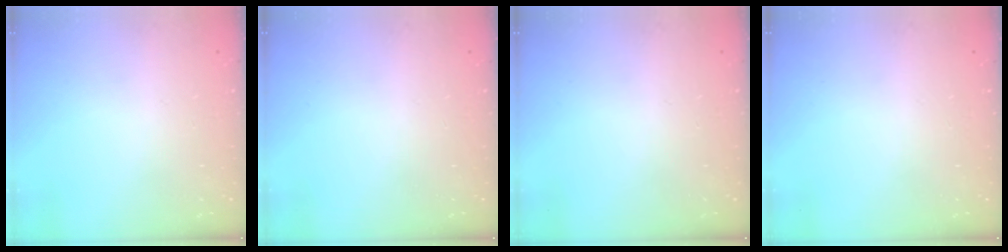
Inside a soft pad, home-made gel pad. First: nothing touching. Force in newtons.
{"total": 0.0}
{"total": 0.0}
{"total": 0.0}